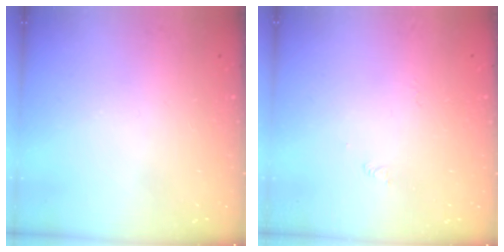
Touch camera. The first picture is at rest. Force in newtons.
{"total": 1.7, "press": 1.6, "slide": 0.4}